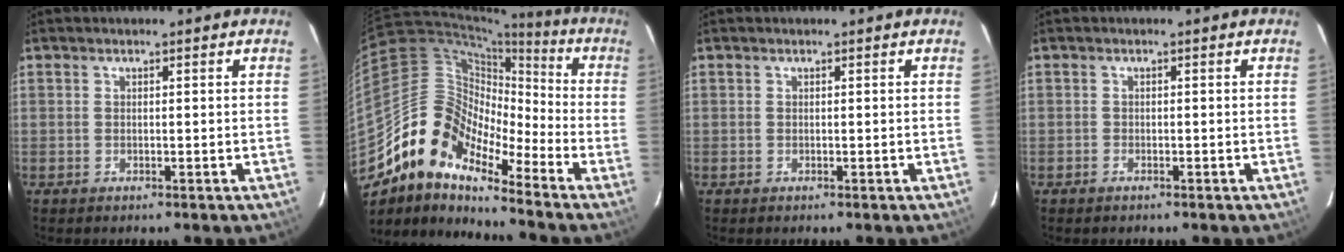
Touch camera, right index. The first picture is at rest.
{"total": 13.8, "force": [-10.4, 6.0, 7.0], "torque": [-0.109, 0.015, -0.218]}
{"total": 0.0}
{"total": 0.8, "force": [-0.7, 0.5, 0.1], "torque": [-0.004, 0.003, -0.012]}